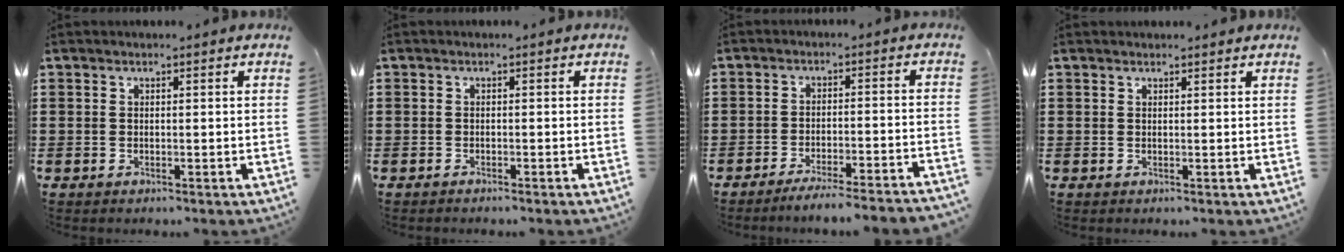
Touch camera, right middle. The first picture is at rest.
{"total": 0.6, "force": [-0.6, -0.1, 0.1], "torque": [-0.004, -0.003, -0.010]}
{"total": 3.8, "force": [-3.5, -0.6, 1.3], "torque": [-0.021, -0.007, -0.070]}
{"total": 0.6, "force": [0.6, 0.1, 0.0], "torque": [0.006, -0.003, 0.010]}